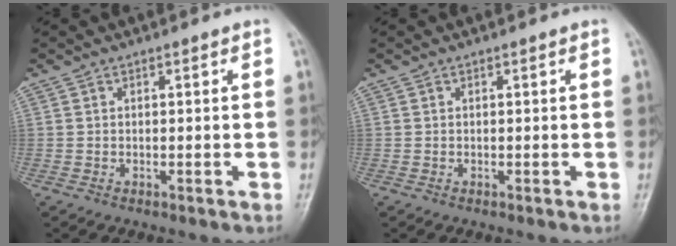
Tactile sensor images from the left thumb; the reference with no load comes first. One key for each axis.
{"total": 0.0}